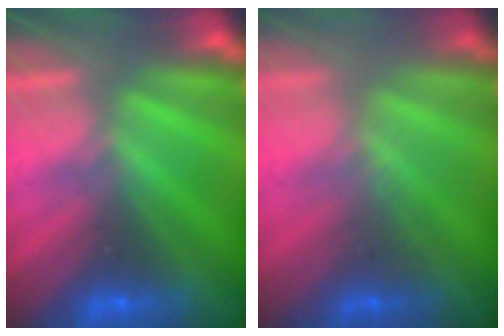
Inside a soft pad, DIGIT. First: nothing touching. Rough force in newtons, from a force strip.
{"total": 2.3}